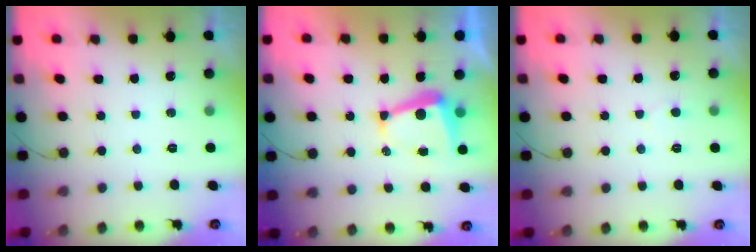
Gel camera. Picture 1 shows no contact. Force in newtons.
{"total": 5.7, "press": 5.7, "slide": 0.8}
{"total": 2.8, "press": 2.8, "slide": 0.3}